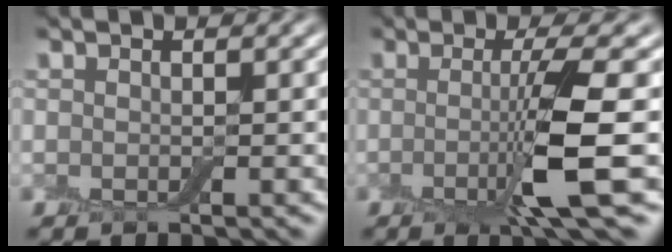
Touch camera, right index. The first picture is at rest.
{"total": 5.4, "force": [-0.8, 0.3, 5.3], "torque": [-0.094, -0.003, -0.023]}